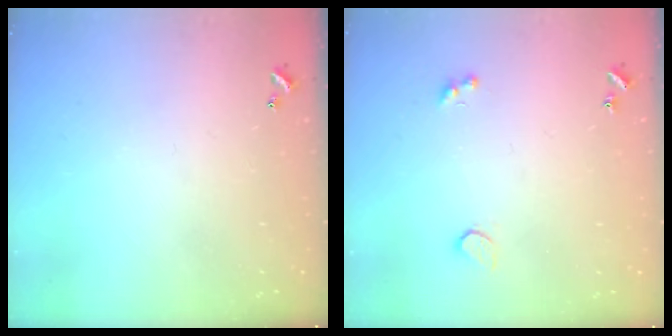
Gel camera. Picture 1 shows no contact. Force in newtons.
{"total": 2.6, "press": 2.2, "slide": 1.2}